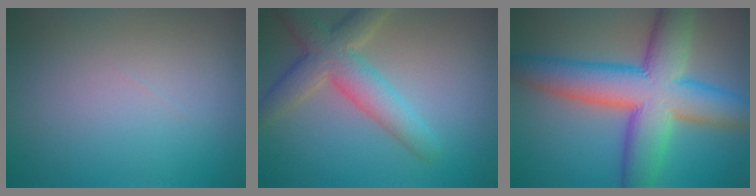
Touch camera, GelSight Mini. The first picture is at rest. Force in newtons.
{"total": 5.3, "press": 5.3, "slide": 0.4}
{"total": 11.2, "press": 11.2, "slide": 0.7}